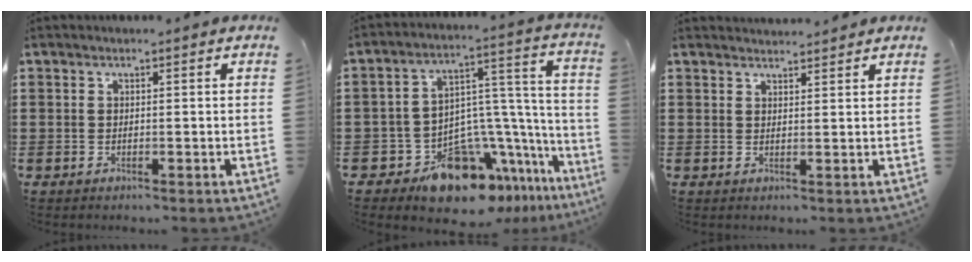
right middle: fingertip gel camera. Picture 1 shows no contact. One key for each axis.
{"total": 13.6, "fx": -10.1, "fy": 6.4, "fz": 6.3, "tx": -0.112, "ty": 0.028, "tz": -0.176}
{"total": 1.9, "fx": 1.9, "fy": 0.0, "fz": -0.2, "tx": -0.002, "ty": 0.001, "tz": 0.037}